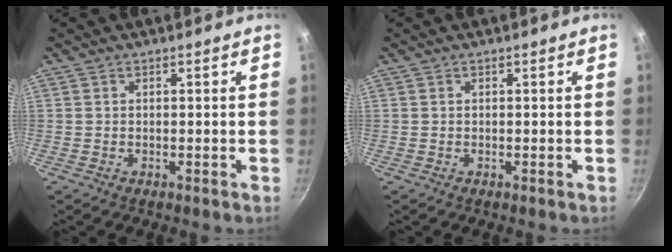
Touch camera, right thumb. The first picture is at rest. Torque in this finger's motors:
{"motor_torque": [-0.08, -0.01, 0.29, 0.12, 0.02]}